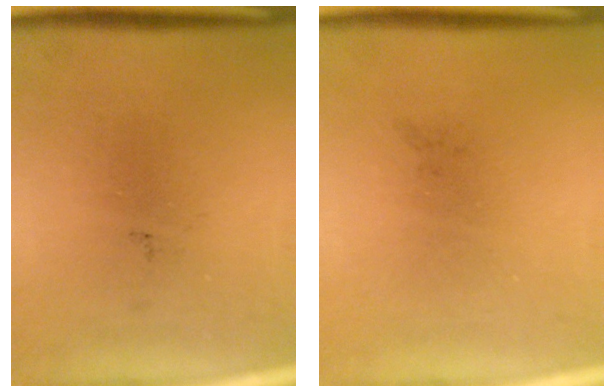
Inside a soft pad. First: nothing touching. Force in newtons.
{"total": 0.0}